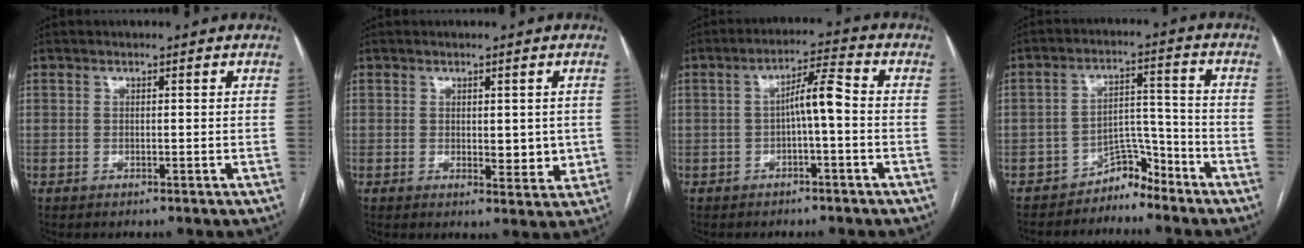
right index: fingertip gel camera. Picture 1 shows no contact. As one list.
[{"total": 4.0, "force": [0.0, 1.9, 3.5], "torque": [-0.043, -0.009, 0.004]}, {"total": 5.3, "force": [-0.6, 0.6, 5.2], "torque": [-0.084, 0.021, -0.009]}, {"total": 4.6, "force": [-4.2, 1.7, 0.3], "torque": [0.006, 0.029, -0.067]}]